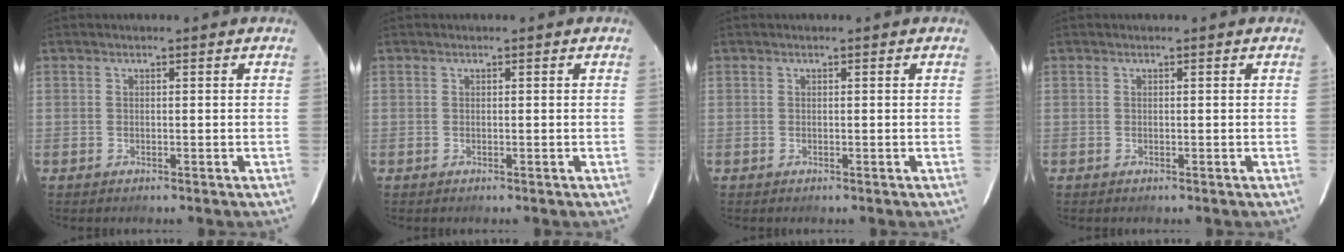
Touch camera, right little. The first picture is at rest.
{"total": 0.0}
{"total": 0.0}
{"total": 0.0}